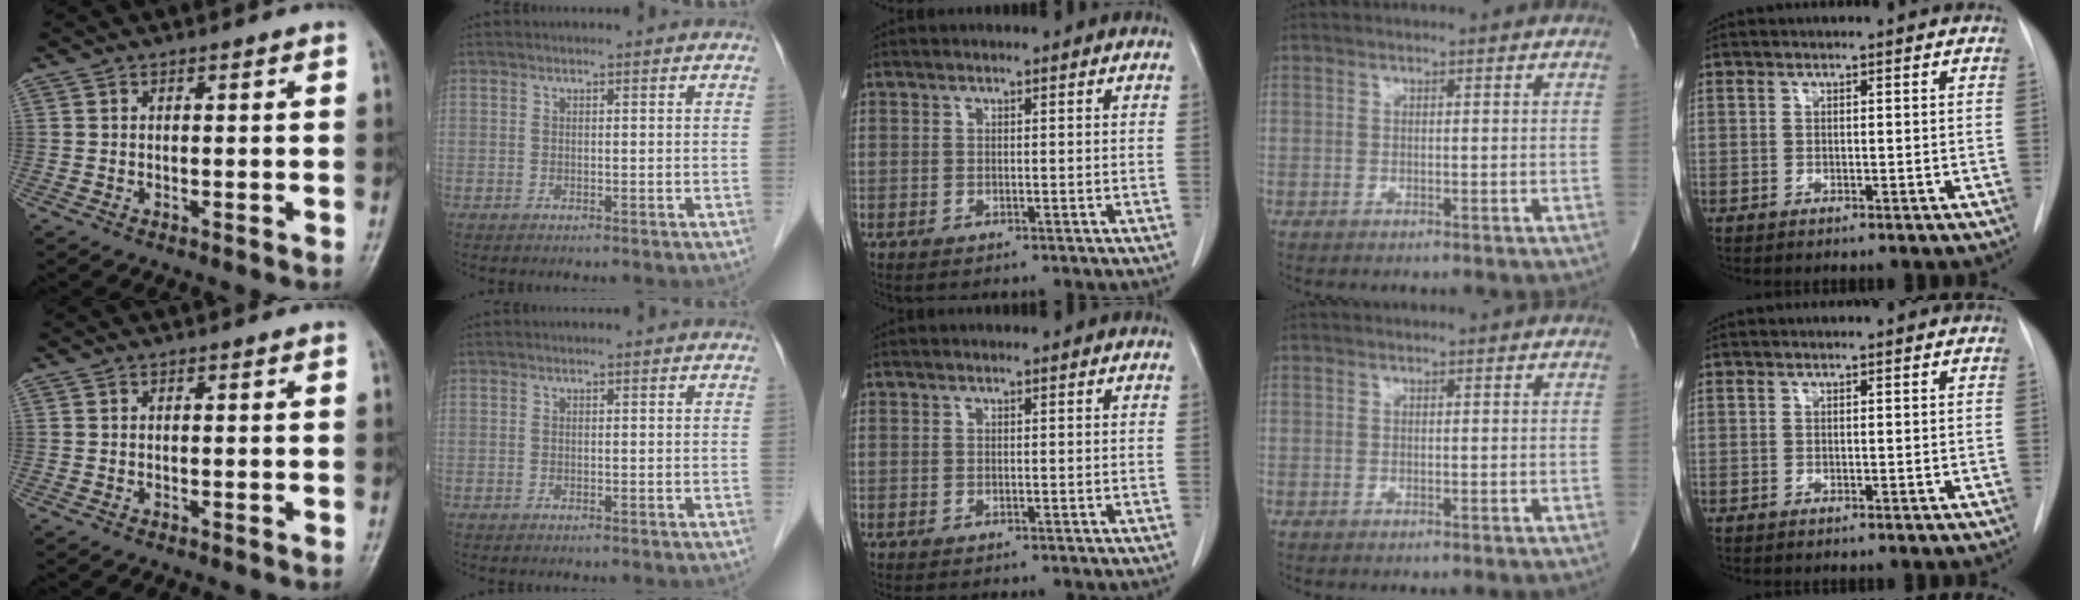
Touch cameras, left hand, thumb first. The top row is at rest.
{}